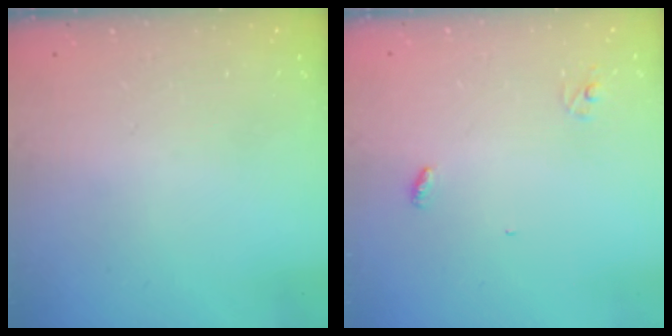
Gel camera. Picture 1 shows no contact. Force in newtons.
{"total": 2.7, "press": 2.7, "slide": 0.2}